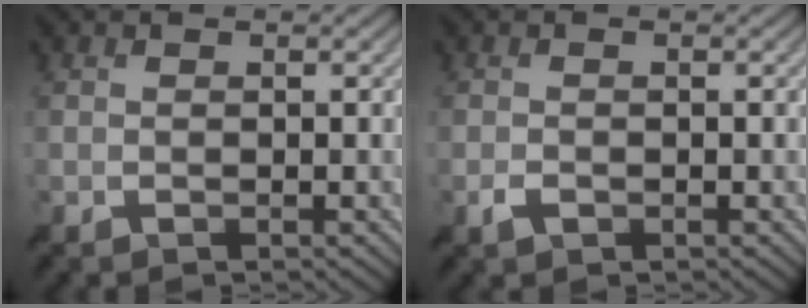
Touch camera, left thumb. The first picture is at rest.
{"total": 1.1, "force": [-0.7, 0.6, 0.5], "torque": [-0.010, -0.002, -0.014]}